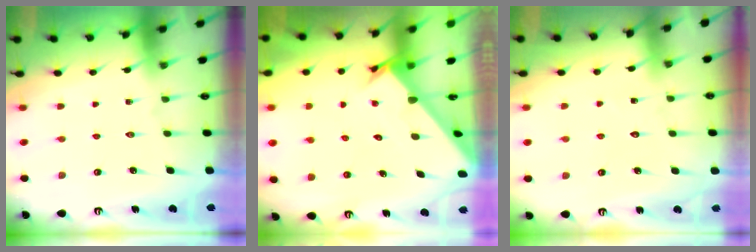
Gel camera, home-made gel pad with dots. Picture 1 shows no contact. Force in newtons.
{"total": 2.8, "press": 2.8, "slide": 0.3}
{"total": 4.2, "press": 4.2, "slide": 0.5}